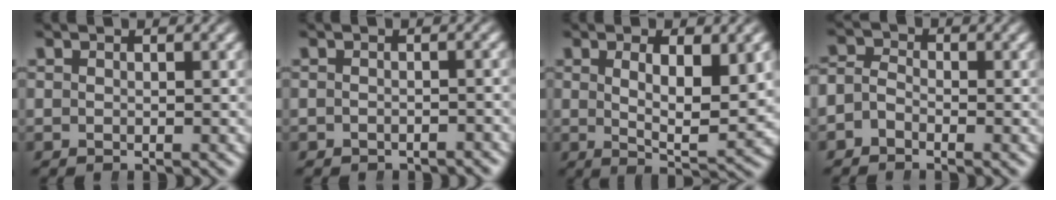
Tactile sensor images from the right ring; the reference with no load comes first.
{"total": 1.6, "force": [-1.6, 0.2, 0.1], "torque": [-0.004, -0.007, -0.023]}
{"total": 5.4, "force": [0.8, 1.6, 5.1], "torque": [-0.080, -0.017, 0.016]}
{"total": 3.3, "force": [-1.0, 2.8, 1.3], "torque": [-0.038, -0.014, -0.022]}